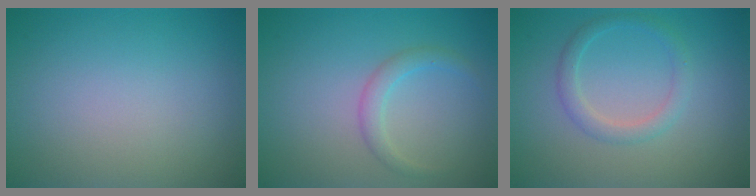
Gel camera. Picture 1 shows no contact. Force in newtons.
{"total": 1.7, "press": 1.7, "slide": 0.1}
{"total": 2.0, "press": 2.0, "slide": 0.1}